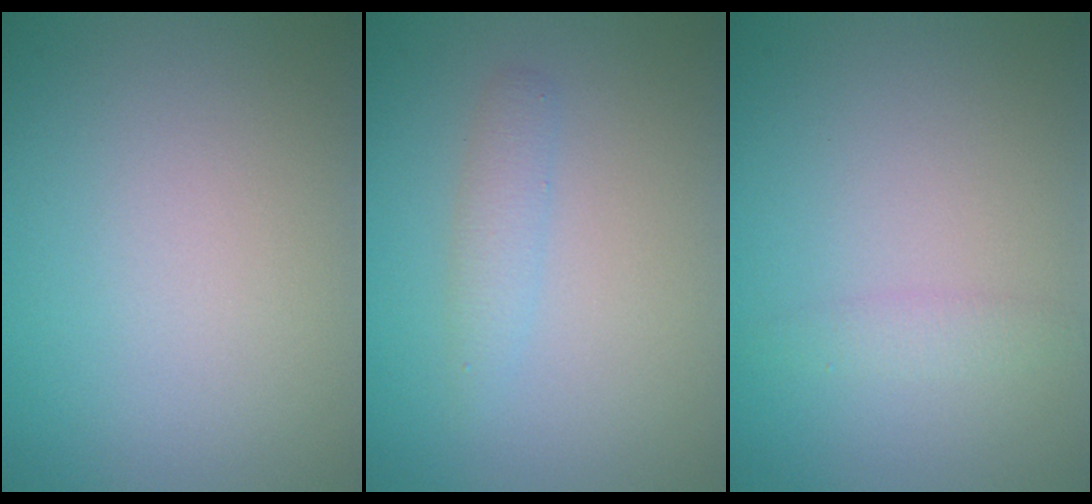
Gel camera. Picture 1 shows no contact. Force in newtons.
{"total": 1.4, "press": 1.4, "slide": 0.1}
{"total": 1.3, "press": 1.3, "slide": 0.0}